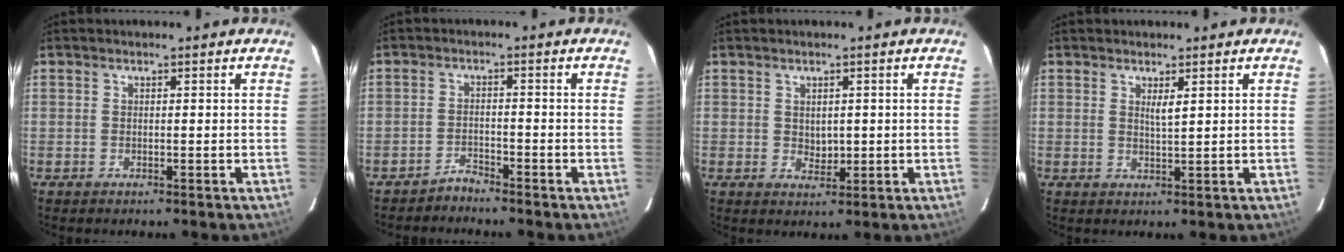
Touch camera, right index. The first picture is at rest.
{"total": 1.9, "force": [-1.9, -0.1, -0.2], "torque": [0.008, -0.006, -0.034]}
{"total": 2.3, "force": [0.4, 1.6, 1.5], "torque": [-0.021, -0.006, 0.013]}
{"total": 1.6, "force": [0.8, 0.0, 1.4], "torque": [-0.030, -0.005, 0.016]}